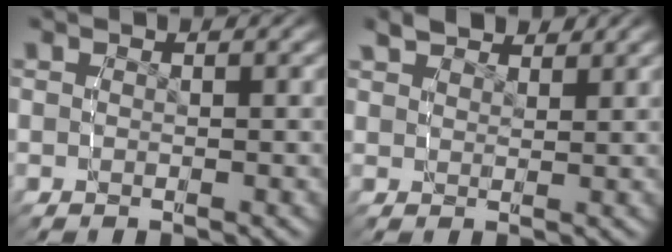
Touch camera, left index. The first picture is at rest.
{"total": 2.3, "force": [2.2, 0.7, 0.4], "torque": [-0.005, -0.001, 0.037]}